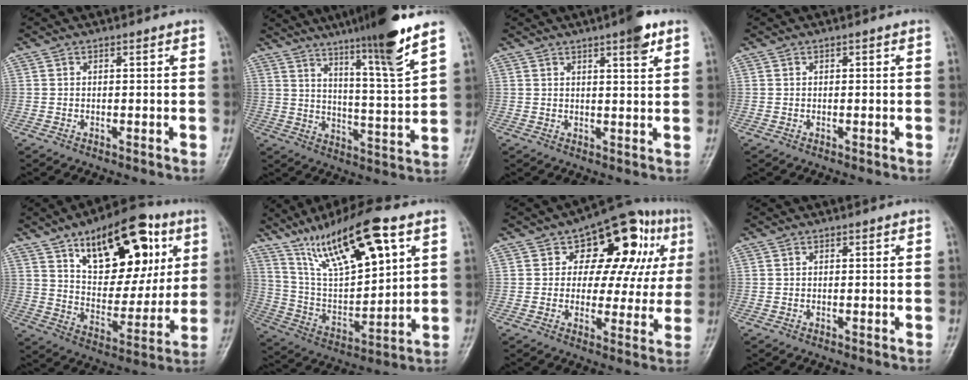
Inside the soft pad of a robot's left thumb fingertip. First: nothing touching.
{"total": 15.1, "force": [10.4, 0.0, 11.0], "torque": [-0.166, -0.058, 0.165]}
{"total": 5.1, "force": [3.0, 0.9, 4.0], "torque": [-0.050, -0.014, 0.039]}
{"total": 0.0}
{"total": 23.8, "force": [10.4, 12.2, 17.5], "torque": [-0.208, -0.029, 0.168]}
{"total": 19.9, "force": [10.8, 6.1, 15.6], "torque": [-0.247, -0.032, 0.209]}
{"total": 17.0, "force": [5.8, 10.3, 12.3], "torque": [-0.088, 0.010, 0.069]}
{"total": 0.0}